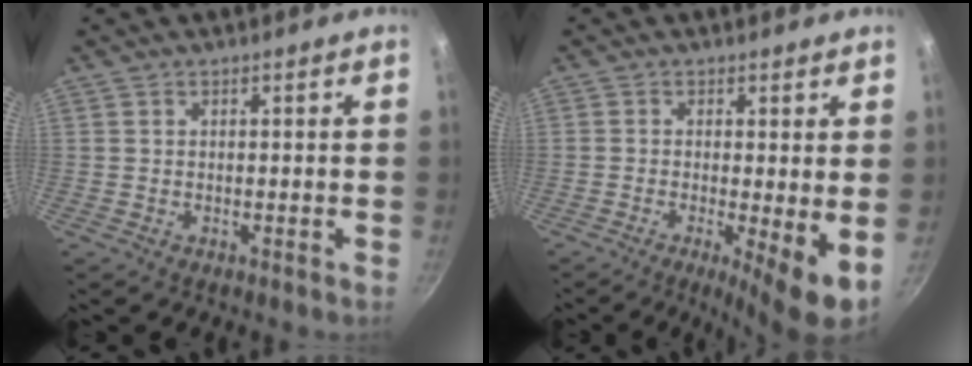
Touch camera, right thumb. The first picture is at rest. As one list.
[{"total": 6.8, "force": [-0.9, 1.3, 6.6], "torque": [-0.101, -0.011, -0.014]}]